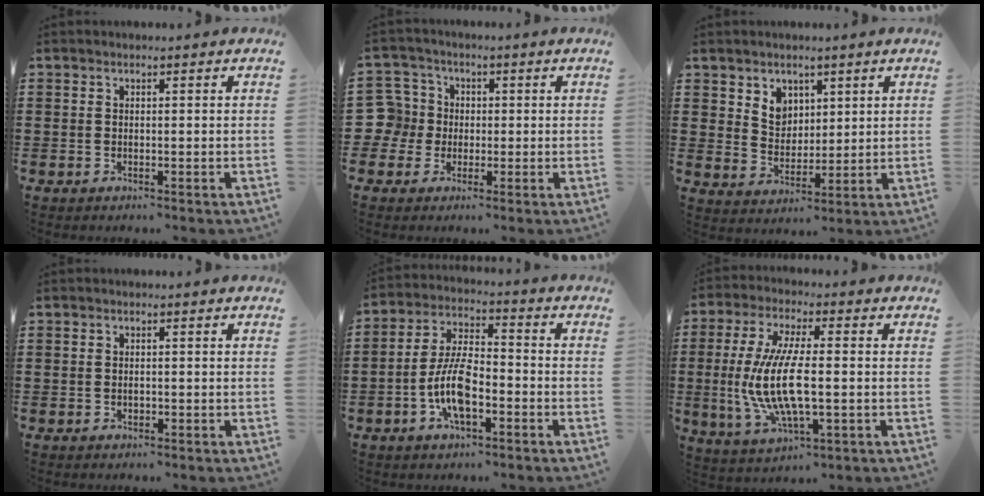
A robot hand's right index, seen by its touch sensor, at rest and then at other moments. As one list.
[{"total": 6.2, "force": [-0.5, 6.1, 1.1], "torque": [-0.068, 0.006, -0.015]}, {"total": 5.0, "force": [3.0, 3.9, 0.9], "torque": [-0.039, 0.006, 0.056]}, {"total": 0.8, "force": [-0.1, 0.4, 0.7], "torque": [-0.015, 0.000, -0.003]}, {"total": 9.0, "force": [-3.0, 3.9, 7.5], "torque": [-0.173, -0.003, -0.062]}, {"total": 11.4, "force": [-1.2, 3.8, 10.7], "torque": [-0.245, -0.018, -0.029]}]